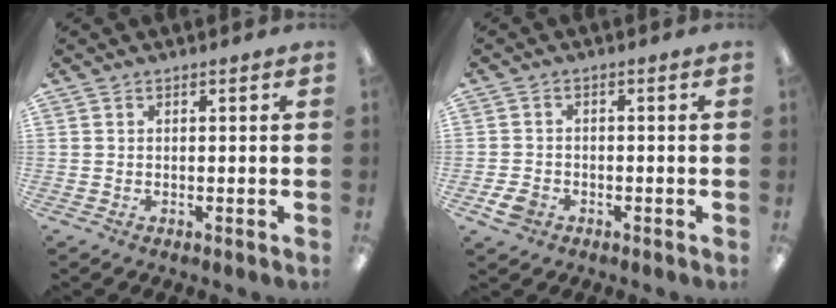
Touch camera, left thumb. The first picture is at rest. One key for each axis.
{"total": 3.6, "fx": -1.9, "fy": 2.6, "fz": 1.6, "tx": -0.029, "ty": 0.009, "tz": -0.035}